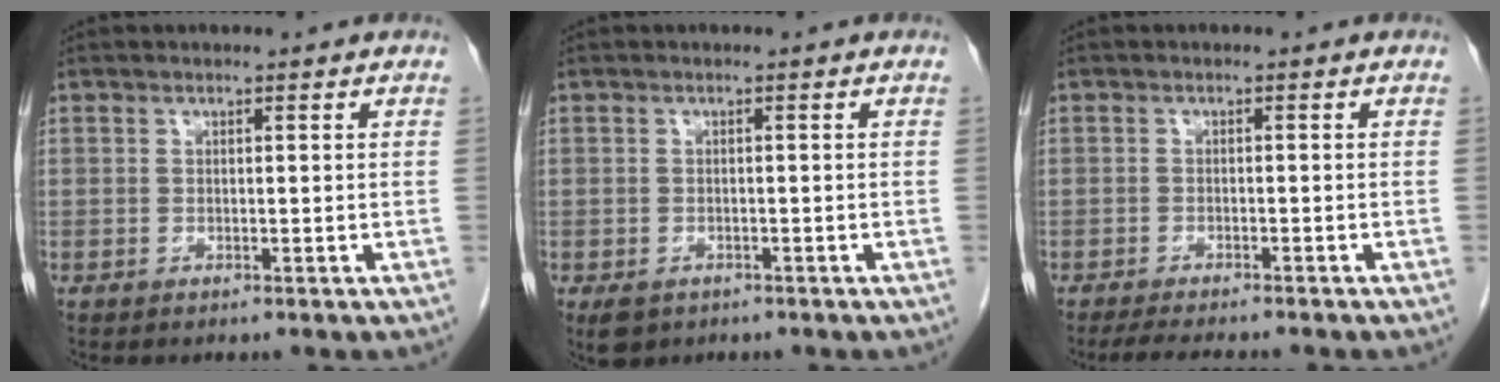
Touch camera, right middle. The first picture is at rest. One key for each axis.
{"total": 2.7, "fx": -1.6, "fy": 1.8, "fz": 1.2, "tx": -0.020, "ty": -0.002, "tz": -0.019}
{"total": 6.3, "fx": -5.4, "fy": 0.7, "fz": 3.1, "tx": -0.043, "ty": -0.012, "tz": -0.080}